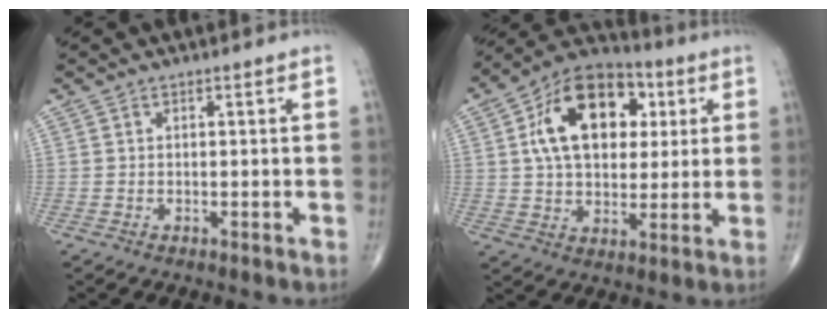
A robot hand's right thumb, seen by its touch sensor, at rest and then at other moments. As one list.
[{"total": 18.9, "force": [4.9, 12.3, 13.5], "torque": [-0.188, 0.008, 0.076]}]